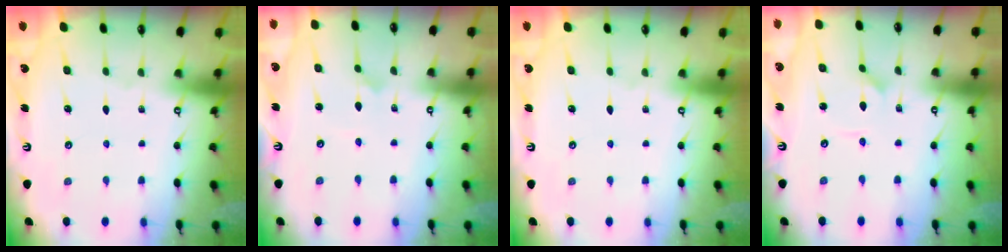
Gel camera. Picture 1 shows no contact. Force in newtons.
{"total": 1.9, "press": 1.9, "slide": 0.2}
{"total": 0.0}
{"total": 1.7, "press": 1.6, "slide": 0.3}